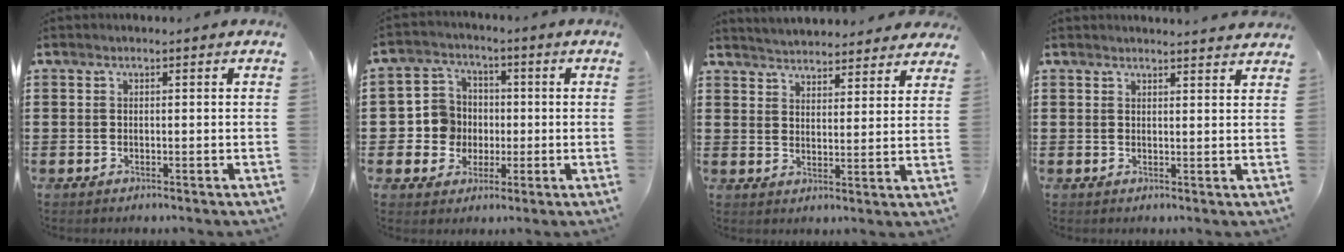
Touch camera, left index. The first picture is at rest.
{"total": 6.5, "force": [-0.4, 6.4, 0.8], "torque": [-0.050, 0.014, -0.007]}
{"total": 4.3, "force": [4.3, 0.1, 0.1], "torque": [-0.019, -0.021, 0.077]}
{"total": 2.2, "force": [2.1, -0.3, 0.3], "torque": [-0.009, -0.006, 0.042]}